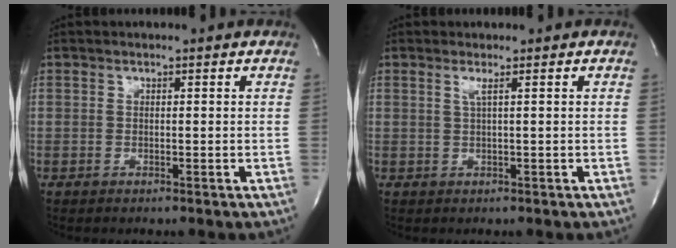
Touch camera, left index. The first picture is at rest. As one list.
[{"total": 1.2, "force": [0.4, -0.3, 1.0], "torque": [-0.027, -0.002, 0.011]}]